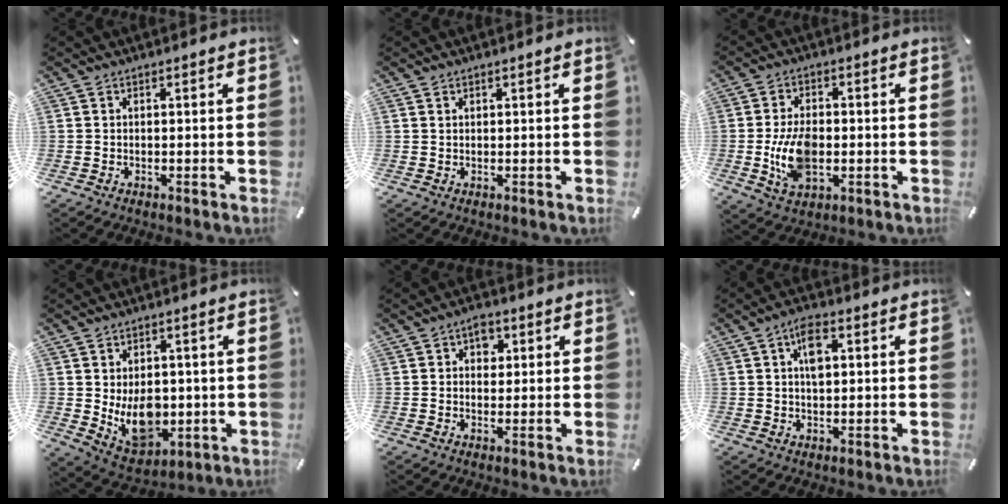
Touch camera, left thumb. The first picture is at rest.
{"total": 0.7, "force": [0.4, 0.5, 0.3], "torque": [-0.005, 0.000, 0.008]}
{"total": 10.3, "force": [-1.3, 6.4, 8.0], "torque": [-0.156, -0.004, -0.024]}
{"total": 11.1, "force": [-0.5, 8.4, 7.2], "torque": [-0.105, -0.008, -0.003]}
{"total": 4.1, "force": [1.3, 3.1, 2.4], "torque": [-0.018, -0.004, 0.015]}
{"total": 5.6, "force": [1.5, 3.1, 4.5], "torque": [-0.070, 0.000, 0.019]}